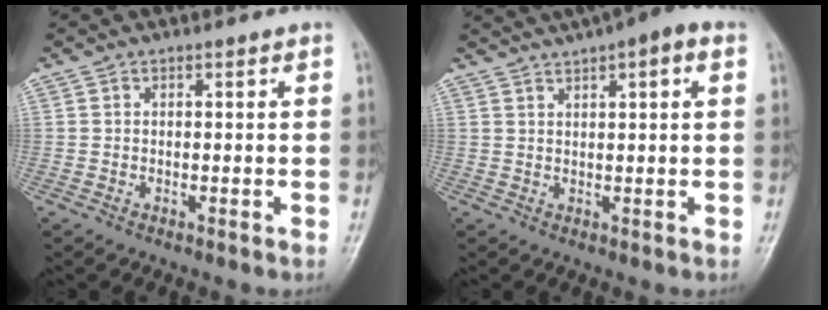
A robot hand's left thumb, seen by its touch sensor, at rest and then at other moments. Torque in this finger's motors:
{"motor_torque": [0.75, 0.24, 1.44, -1.33, 0.11]}